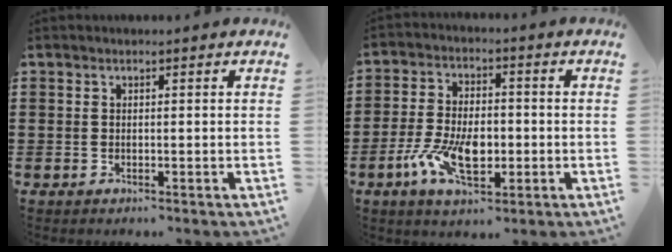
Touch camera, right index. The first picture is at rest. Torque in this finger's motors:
{"motor_torque": [2.14, 0.00, 0.78, 0.21]}